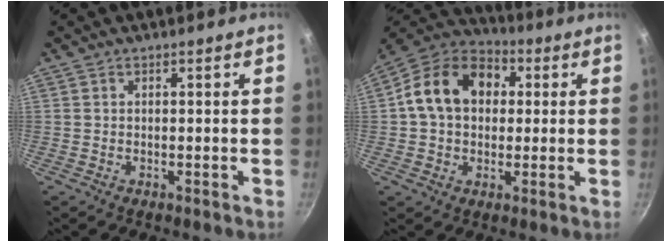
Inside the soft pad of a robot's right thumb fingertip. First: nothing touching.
{"total": 15.5, "force": [2.4, 11.9, 9.7], "torque": [-0.139, 0.031, 0.021]}